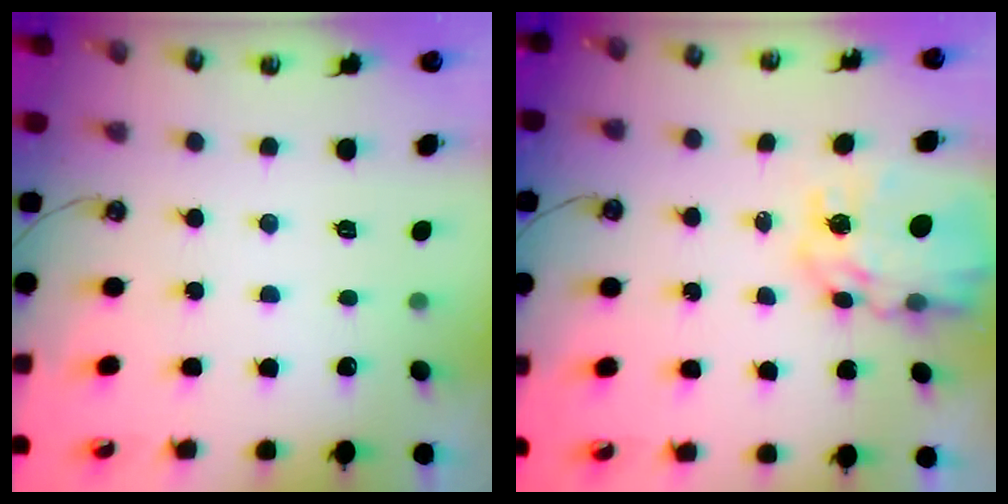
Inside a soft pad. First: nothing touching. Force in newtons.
{"total": 11.4, "press": 11.4, "slide": 0.9}